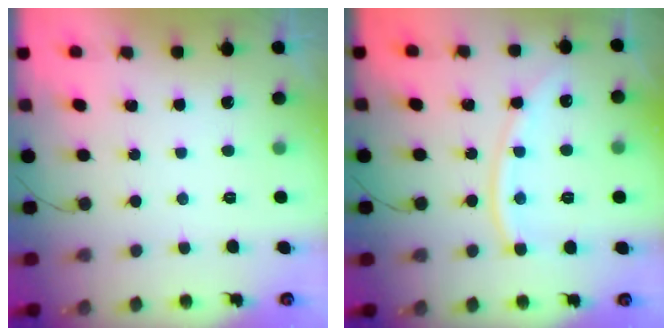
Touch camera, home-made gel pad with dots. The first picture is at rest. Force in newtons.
{"total": 12.3, "press": 12.2, "slide": 1.4}